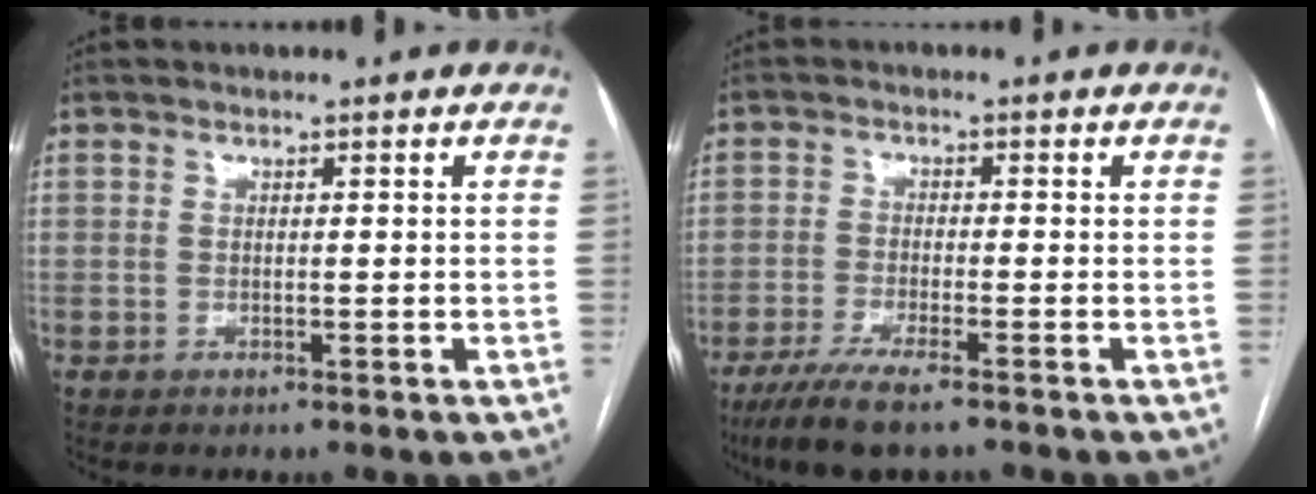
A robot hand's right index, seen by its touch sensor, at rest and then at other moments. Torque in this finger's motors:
{"motor_torque": [0.88, -0.63, 0.25, 0.08]}